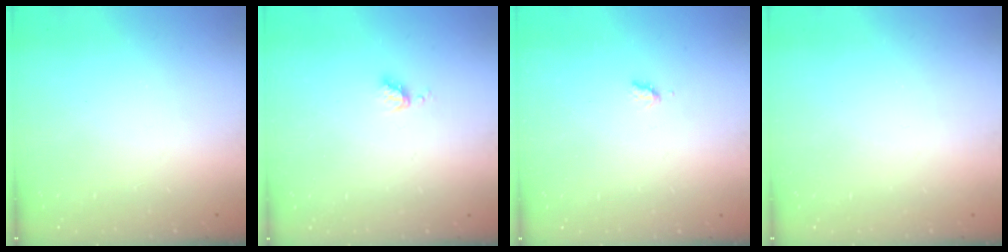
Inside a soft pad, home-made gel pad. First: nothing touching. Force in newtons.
{"total": 3.8, "press": 3.8, "slide": 0.5}
{"total": 2.4, "press": 2.4, "slide": 0.4}
{"total": 0.0}